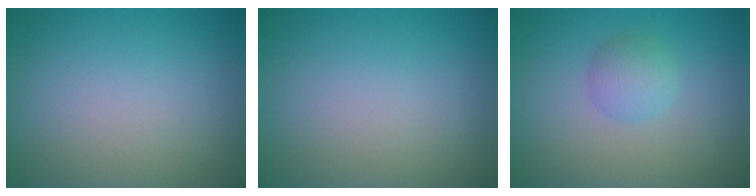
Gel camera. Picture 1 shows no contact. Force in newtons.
{"total": 0.0}
{"total": 2.1, "press": 2.1, "slide": 0.1}